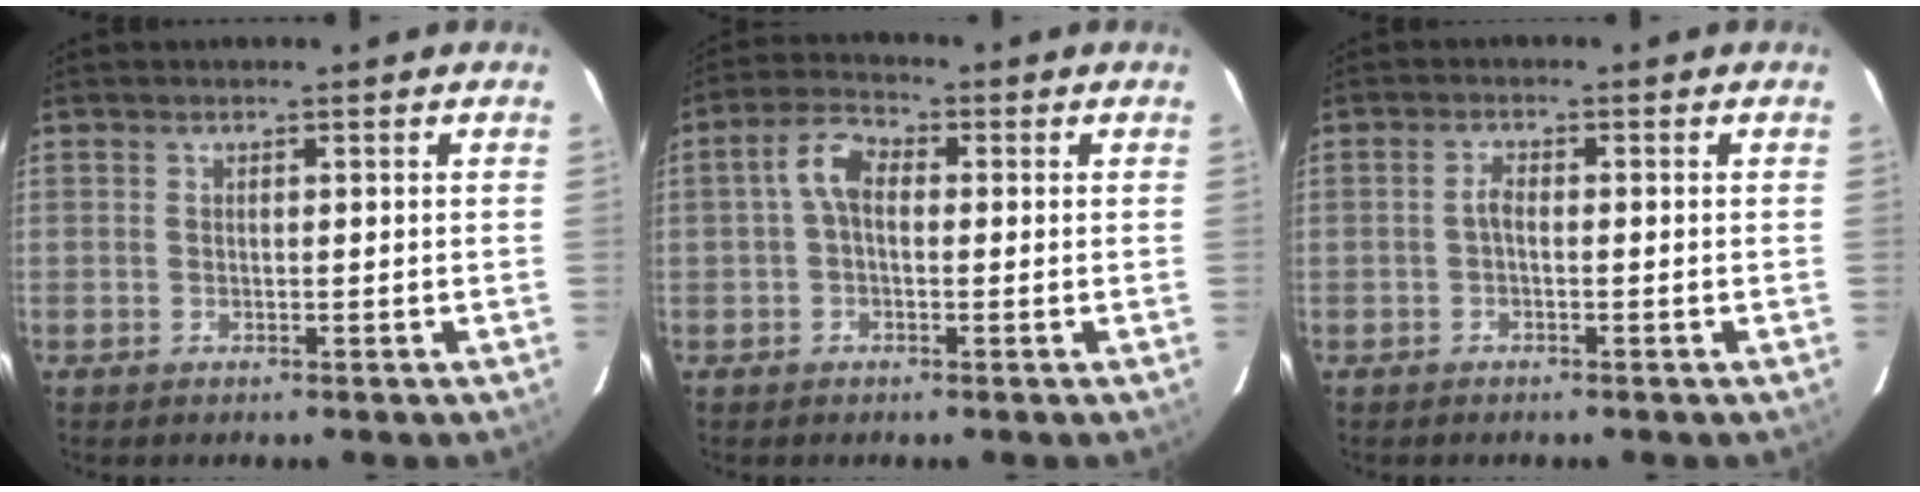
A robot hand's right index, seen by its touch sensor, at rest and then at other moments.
{"total": 4.5, "force": [-0.1, 2.7, 3.6], "torque": [-0.075, 0.018, -0.002]}
{"total": 1.4, "force": [-0.5, 0.6, 1.1], "torque": [-0.024, 0.006, -0.011]}